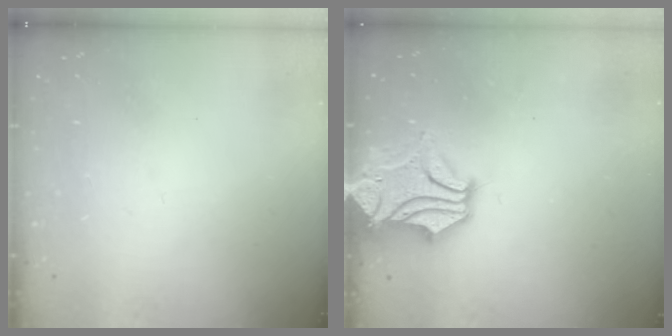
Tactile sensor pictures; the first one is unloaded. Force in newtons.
{"total": 3.4, "press": 3.0, "slide": 1.6}